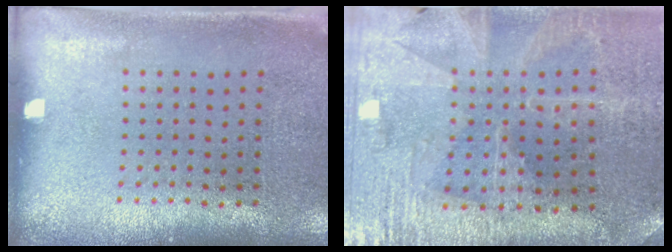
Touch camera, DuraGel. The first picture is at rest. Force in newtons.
{"total": 1.4, "press": 1.3, "slide": 0.4}